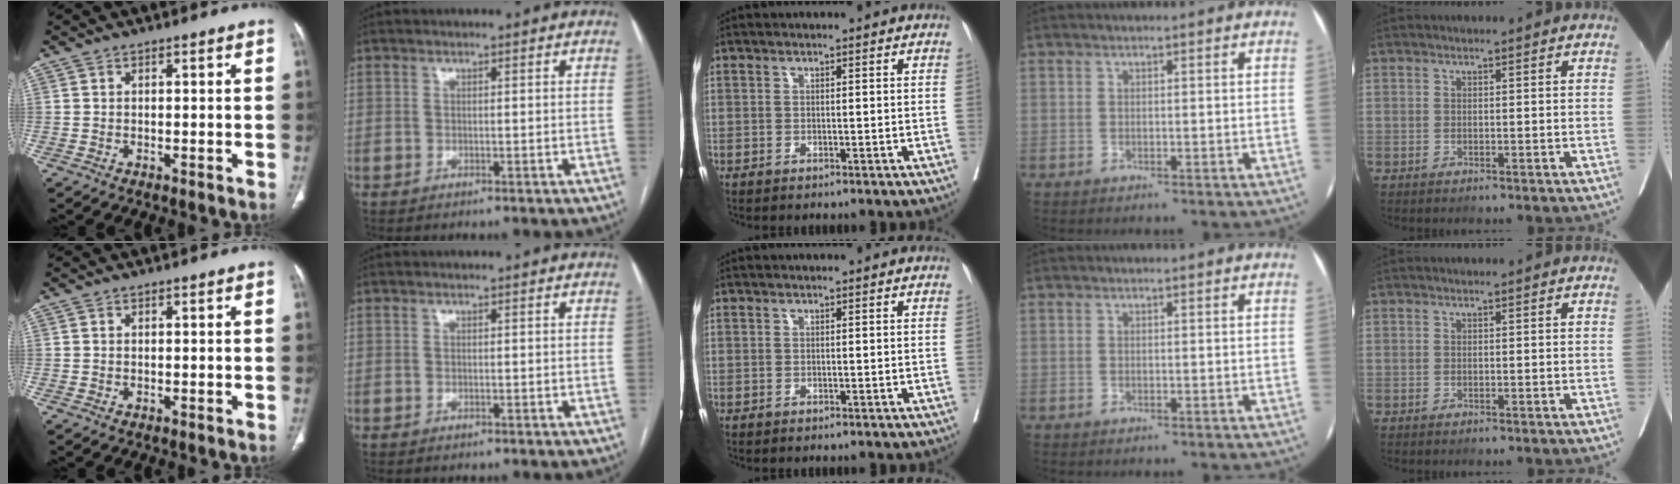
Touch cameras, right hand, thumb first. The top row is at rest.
{}